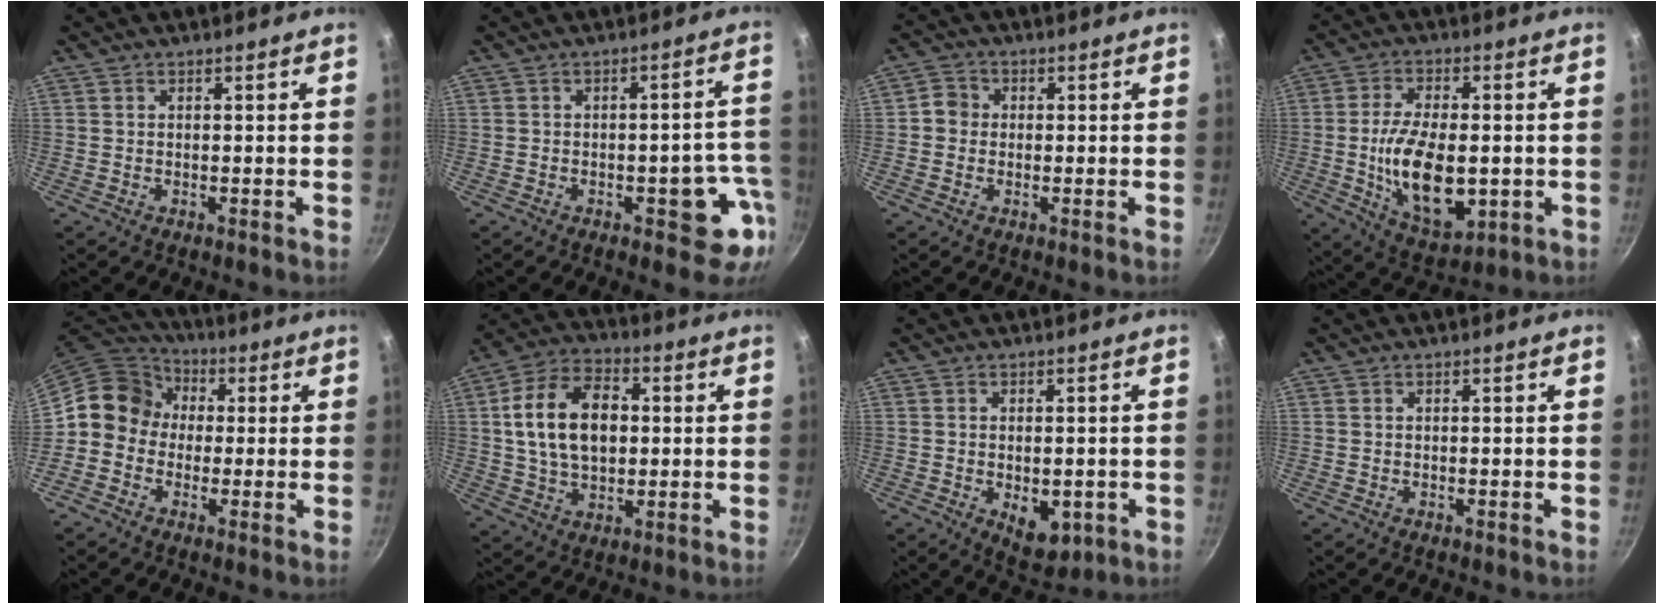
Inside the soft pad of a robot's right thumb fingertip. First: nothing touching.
{"total": 8.8, "force": [-3.3, 4.5, 6.8], "torque": [-0.015, 0.031, -0.039]}
{"total": 3.3, "force": [-0.3, 3.0, 1.2], "torque": [-0.006, 0.006, -0.016]}
{"total": 15.8, "force": [-1.8, 8.3, 13.4], "torque": [-0.224, -0.001, -0.020]}
{"total": 10.4, "force": [0.4, 9.4, 4.5], "torque": [-0.046, 0.026, -0.023]}
{"total": 16.2, "force": [1.9, 10.7, 12.0], "torque": [-0.185, 0.015, 0.024]}
{"total": 7.5, "force": [-2.0, 4.5, 5.7], "torque": [-0.058, -0.002, -0.015]}
{"total": 0.0}